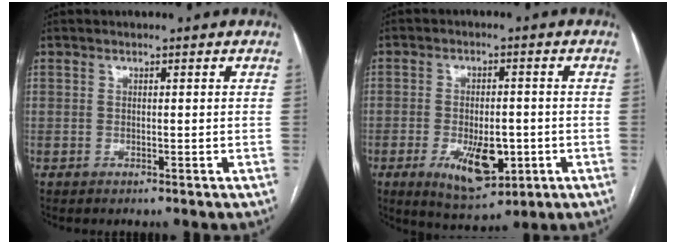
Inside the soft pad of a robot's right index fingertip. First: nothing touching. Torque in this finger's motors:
{"motor_torque": [-0.12, 0.07, 0.05, 0.02]}